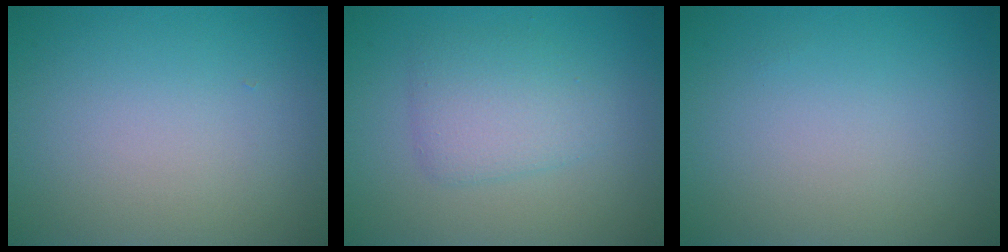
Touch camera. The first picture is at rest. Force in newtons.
{"total": 3.1, "press": 3.1, "slide": 0.2}
{"total": 0.0}